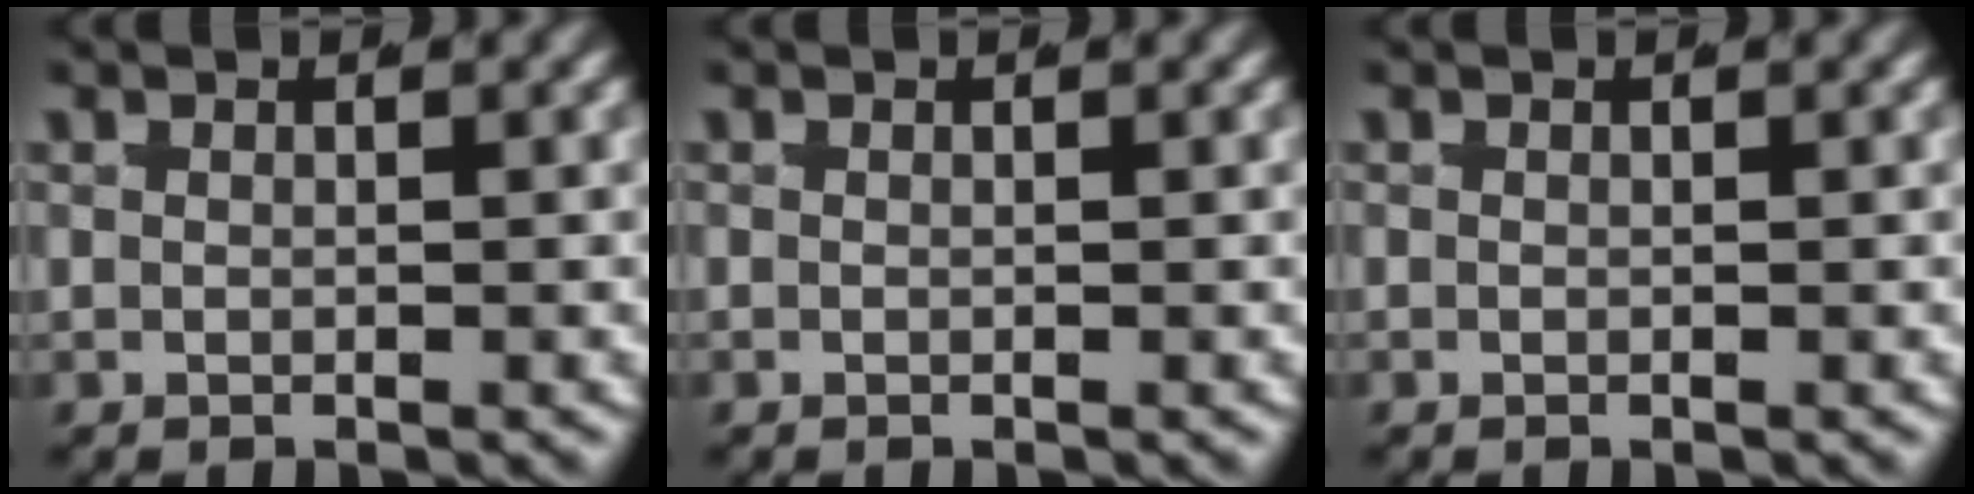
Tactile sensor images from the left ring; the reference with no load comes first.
{"total": 0.0}
{"total": 0.0}